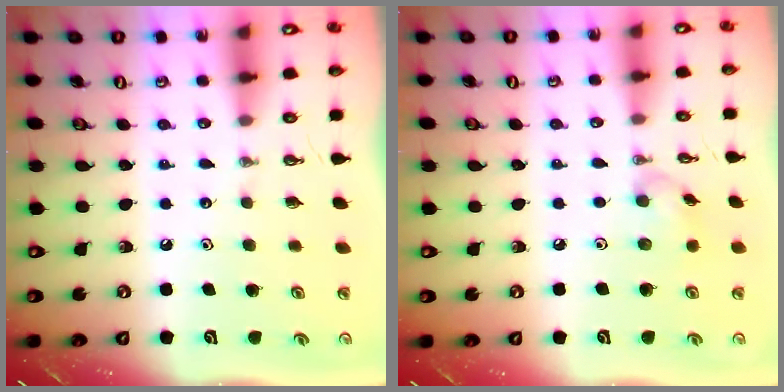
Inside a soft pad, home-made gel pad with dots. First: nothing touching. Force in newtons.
{"total": 6.8, "press": 6.8, "slide": 0.9}